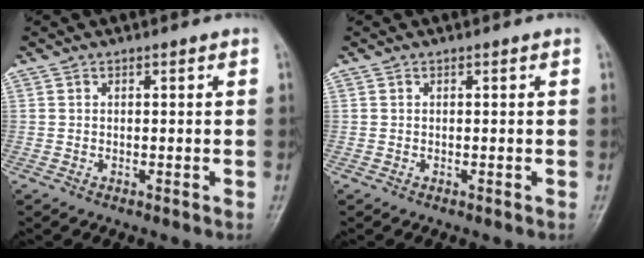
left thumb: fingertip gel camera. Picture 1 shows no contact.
{"total": 0.0}